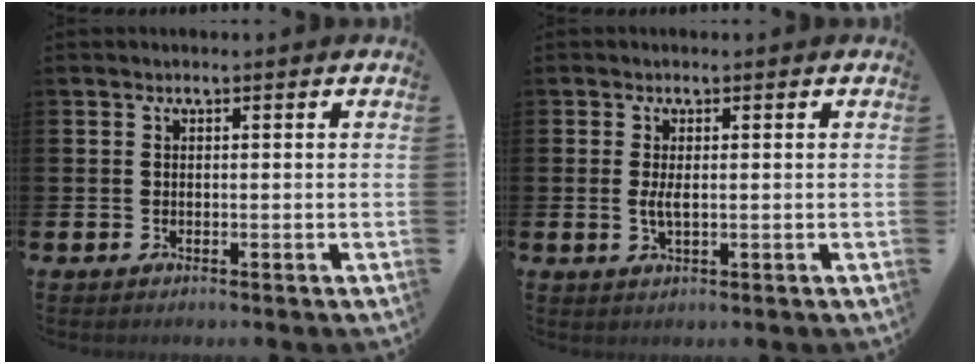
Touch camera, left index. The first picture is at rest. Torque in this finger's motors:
{"motor_torque": [0.55, -0.03, 0.07, 0.12]}